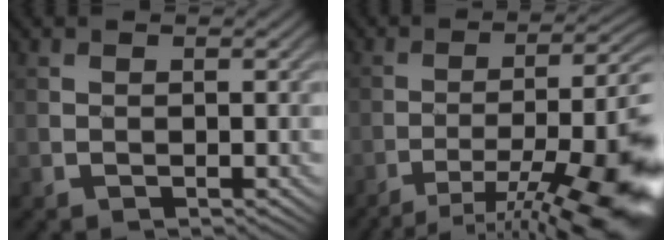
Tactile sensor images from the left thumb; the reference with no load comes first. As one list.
[{"total": 13.9, "force": [-7.4, 3.3, 11.3], "torque": [-0.165, -0.003, -0.118]}]